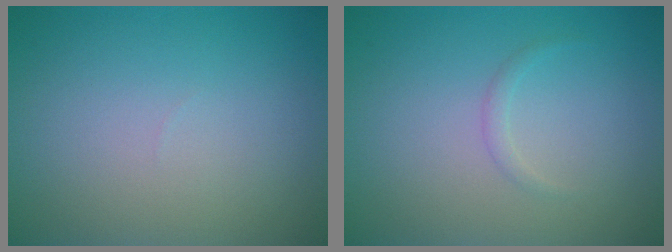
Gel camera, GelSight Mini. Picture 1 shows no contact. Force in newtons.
{"total": 0.7, "press": 0.7, "slide": 0.0}